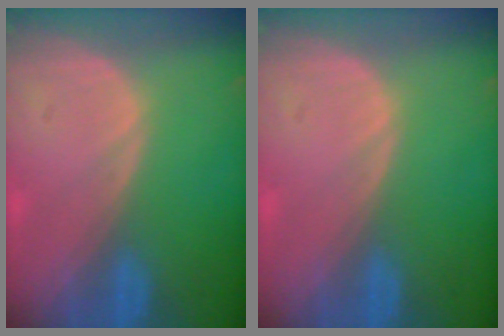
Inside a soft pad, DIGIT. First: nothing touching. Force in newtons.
{"total": 0.0}